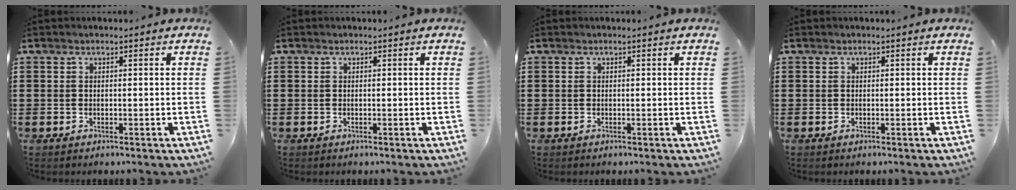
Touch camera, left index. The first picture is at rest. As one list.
[{"total": 0.0}, {"total": 0.0}, {"total": 0.0}]